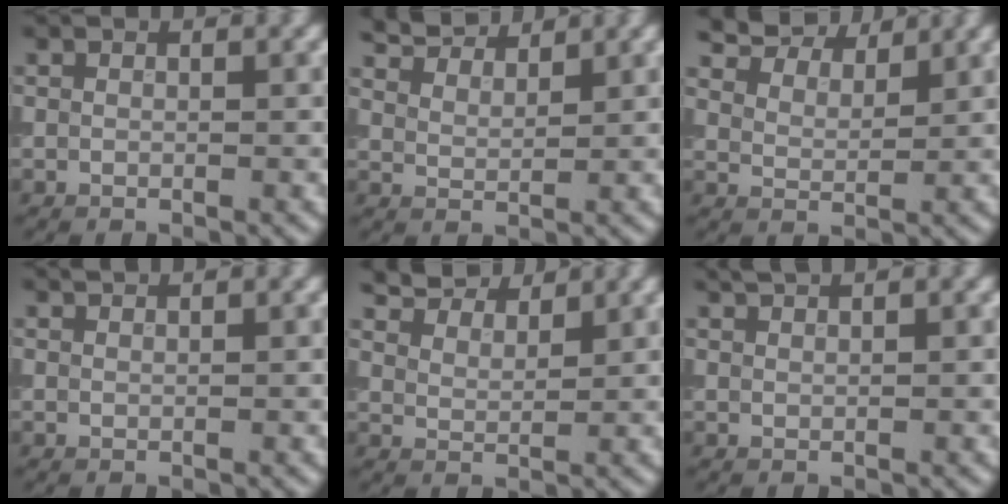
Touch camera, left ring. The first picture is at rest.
{"total": 4.7, "force": [4.4, 1.2, 1.4], "torque": [-0.035, 0.005, 0.080]}
{"total": 8.3, "force": [7.3, 2.7, 3.0], "torque": [-0.072, 0.010, 0.117]}
{"total": 0.7, "force": [0.7, 0.0, 0.2], "torque": [-0.003, -0.002, 0.009]}
{"total": 6.7, "force": [5.9, 2.1, 2.3], "torque": [-0.055, 0.011, 0.096]}
{"total": 1.2, "force": [1.1, 0.2, 0.5], "torque": [-0.005, 0.001, 0.017]}